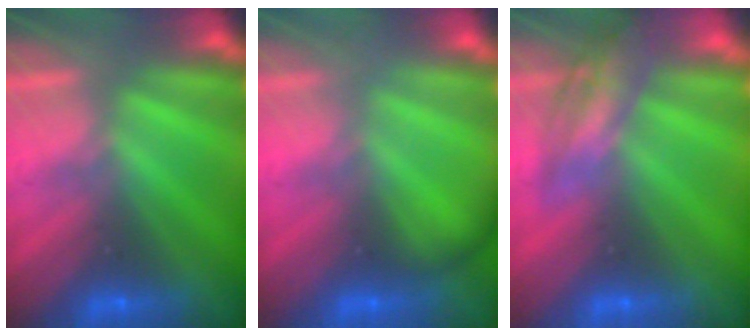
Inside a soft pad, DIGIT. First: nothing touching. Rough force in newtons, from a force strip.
{"total": 2.1}
{"total": 2.3}